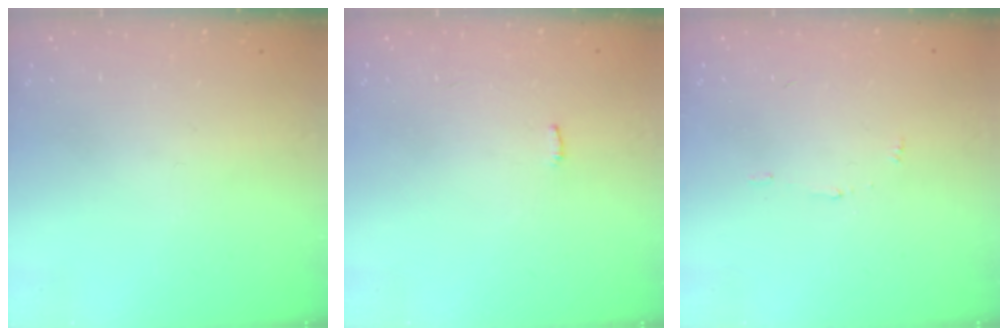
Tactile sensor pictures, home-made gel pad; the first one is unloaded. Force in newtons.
{"total": 3.1, "press": 3.1, "slide": 0.2}
{"total": 4.4, "press": 4.3, "slide": 0.4}